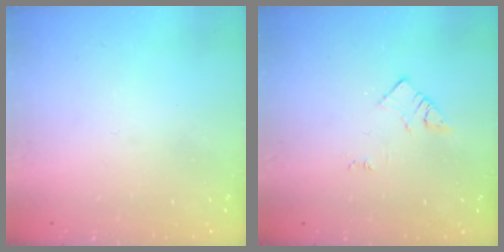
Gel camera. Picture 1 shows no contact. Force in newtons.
{"total": 2.1, "press": 2.1, "slide": 0.3}